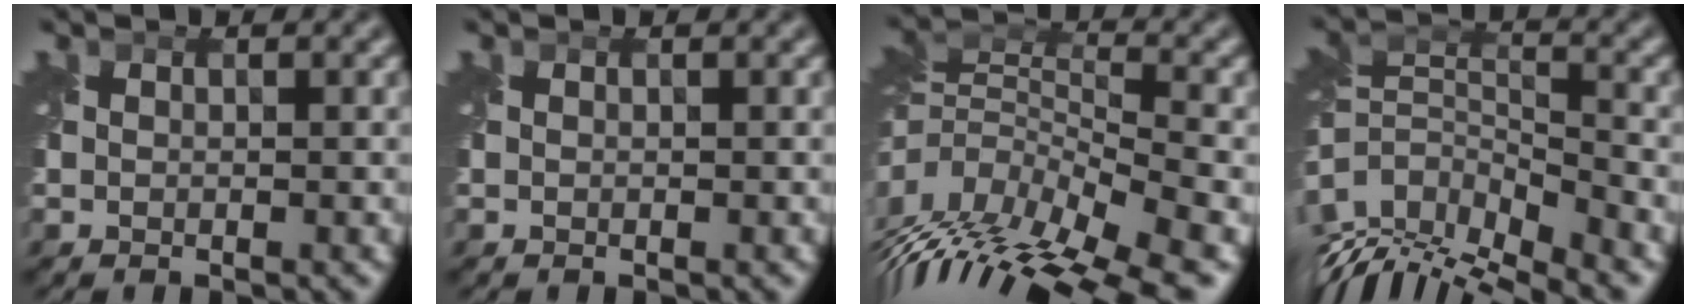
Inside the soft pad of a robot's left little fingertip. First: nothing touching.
{"total": 0.0}
{"total": 11.0, "force": [-5.8, 3.9, 8.4], "torque": [-0.166, 0.008, -0.099]}
{"total": 10.0, "force": [-6.9, 4.3, 5.8], "torque": [-0.126, -0.004, -0.114]}